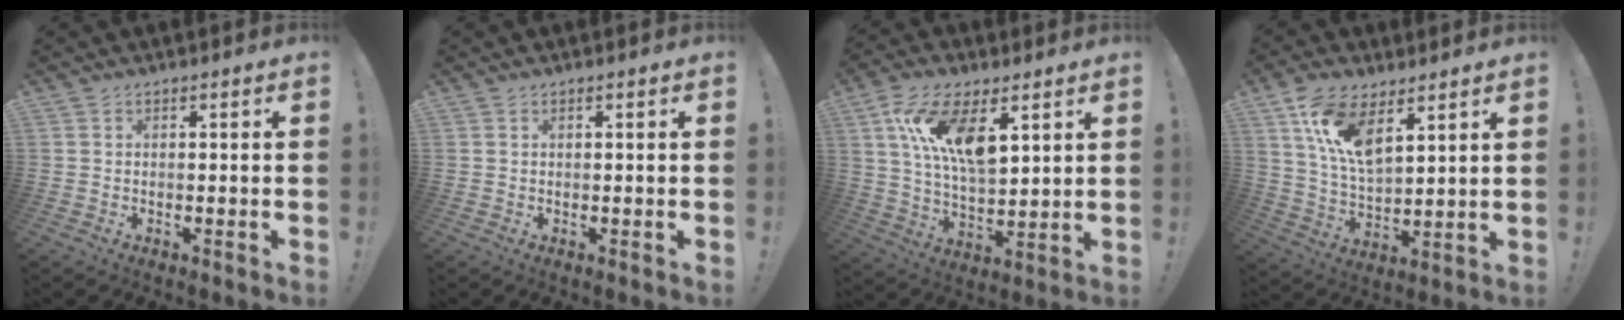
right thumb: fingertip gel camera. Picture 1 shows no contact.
{"total": 0.0}
{"total": 15.4, "force": [7.1, 7.1, 11.7], "torque": [-0.221, -0.015, 0.129]}
{"total": 13.7, "force": [8.0, 6.2, 9.2], "torque": [-0.197, -0.031, 0.147]}